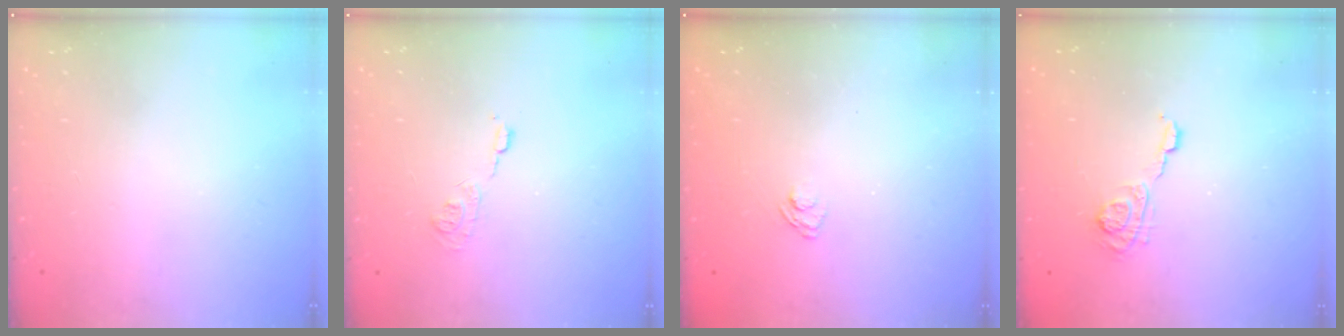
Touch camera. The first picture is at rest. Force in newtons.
{"total": 5.7, "press": 5.6, "slide": 0.5}
{"total": 2.3, "press": 2.0, "slide": 1.2}
{"total": 5.3, "press": 5.2, "slide": 0.8}